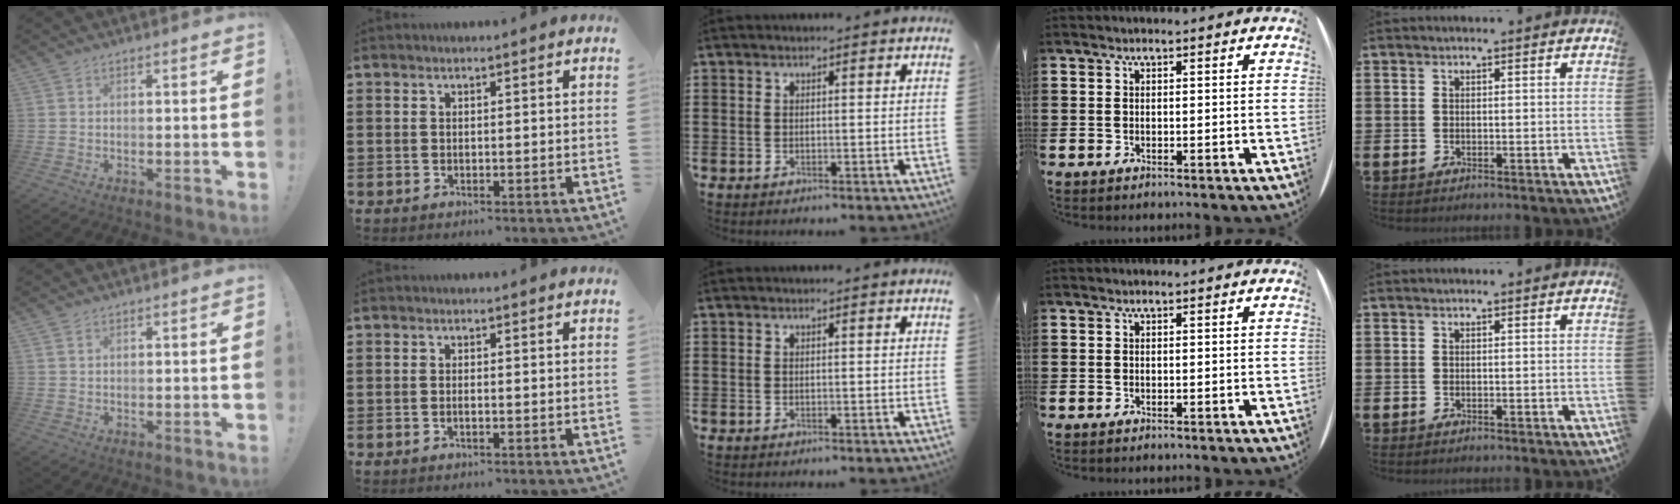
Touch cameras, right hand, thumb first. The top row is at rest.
{"thumb": {"total": 1.3, "force": [0.8, 0.7, 0.7], "torque": [-0.009, -0.001, 0.014]}, "index": {"total": 0.7, "force": [-0.4, 0.0, 0.6], "torque": [-0.012, -0.007, -0.005]}}